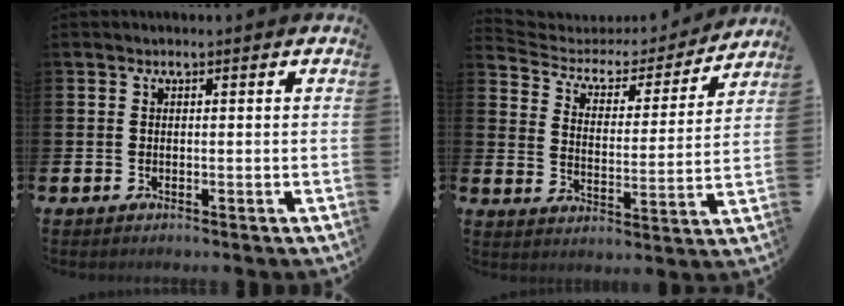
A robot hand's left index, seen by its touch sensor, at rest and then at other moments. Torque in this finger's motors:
{"motor_torque": [0.56, -1.08, -0.14, -0.06]}